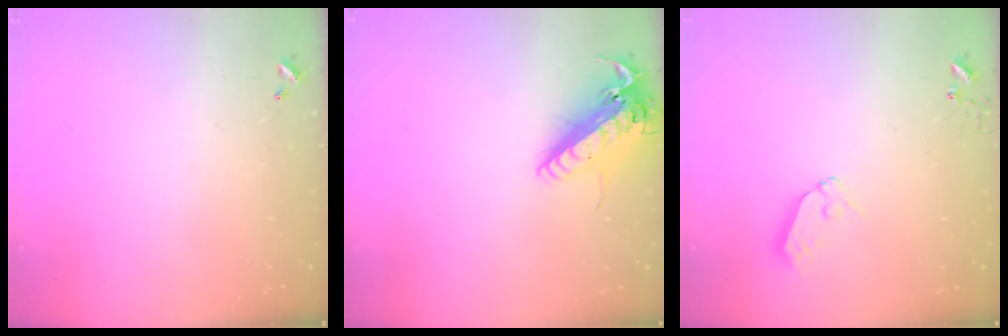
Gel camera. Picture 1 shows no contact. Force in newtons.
{"total": 17.8, "press": 17.5, "slide": 3.3}
{"total": 7.0, "press": 7.0, "slide": 0.6}